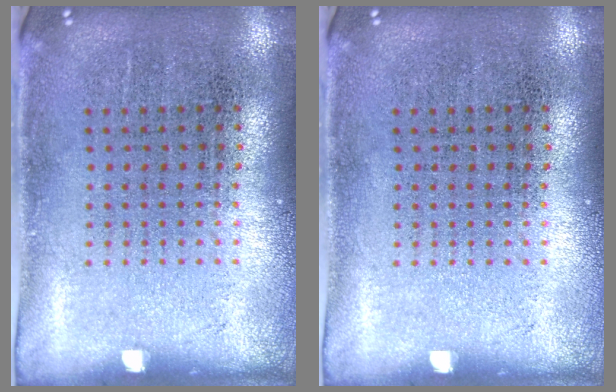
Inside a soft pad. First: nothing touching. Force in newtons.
{"total": 0.0}